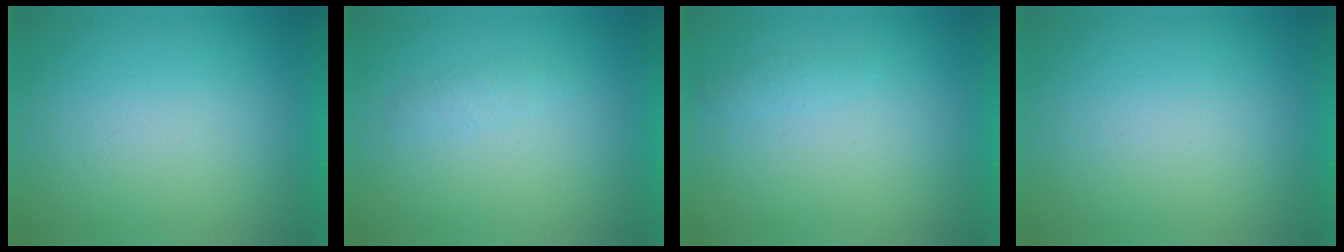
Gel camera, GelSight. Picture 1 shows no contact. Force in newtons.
{"total": 1.3}
{"total": 1.2}
{"total": 0.0}